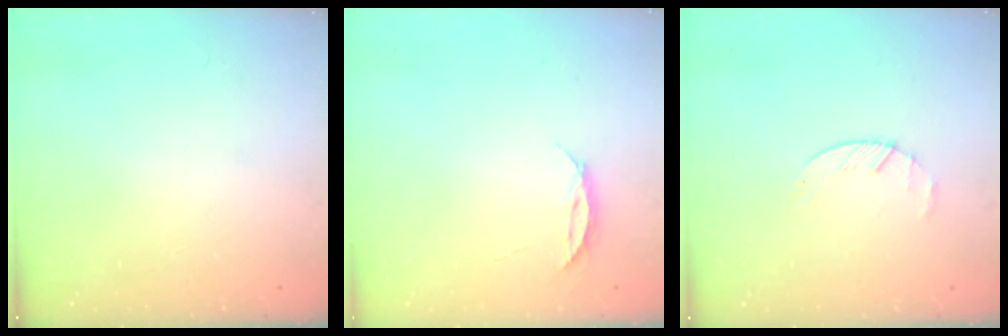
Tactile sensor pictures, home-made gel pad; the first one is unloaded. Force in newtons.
{"total": 3.7, "press": 3.6, "slide": 0.4}
{"total": 2.2, "press": 2.2, "slide": 0.3}